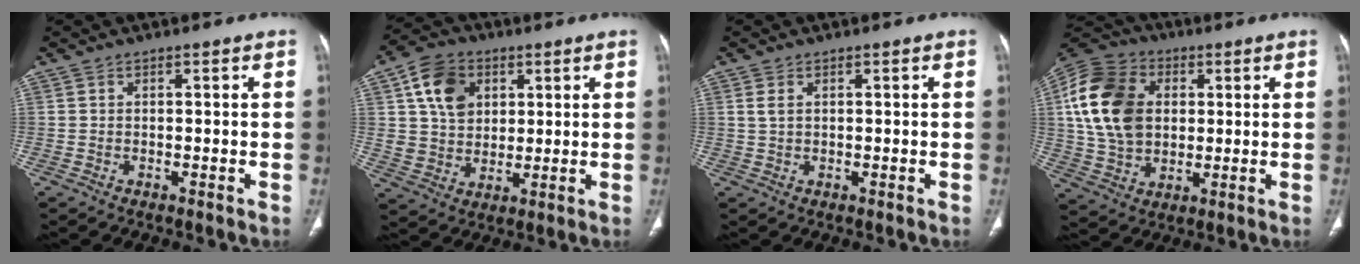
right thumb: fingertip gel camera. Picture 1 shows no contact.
{"total": 11.7, "force": [4.3, 9.0, 6.2], "torque": [-0.082, -0.007, 0.080]}
{"total": 1.7, "force": [0.7, 0.9, 1.3], "torque": [-0.027, 0.005, 0.020]}
{"total": 18.2, "force": [2.9, 13.3, 12.0], "torque": [-0.222, 0.010, 0.052]}